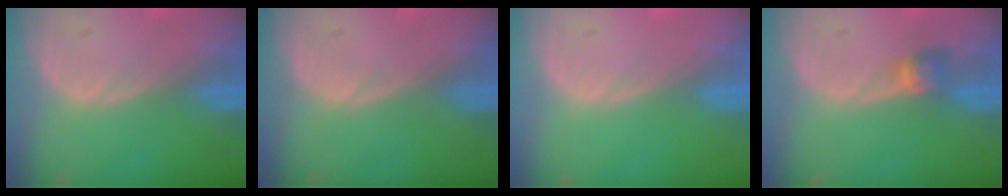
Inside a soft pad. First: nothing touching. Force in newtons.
{"total": 0.0}
{"total": 0.0}
{"total": 2.8, "press": 2.5, "slide": 1.3}